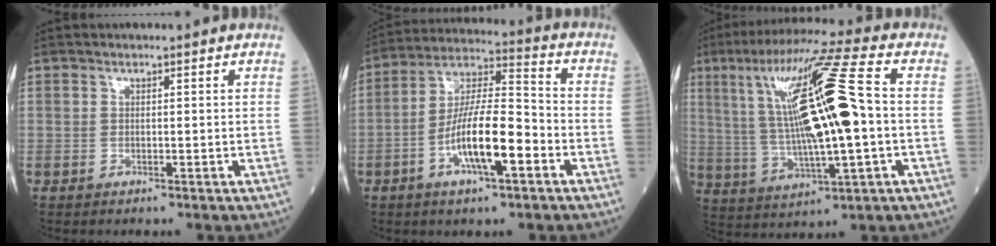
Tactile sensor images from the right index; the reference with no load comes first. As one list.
[{"total": 13.1, "force": [-4.5, 2.8, 12.0], "torque": [-0.233, 0.005, -0.079]}, {"total": 20.4, "force": [2.4, 1.7, 20.2], "torque": [-0.384, 0.025, 0.038]}]